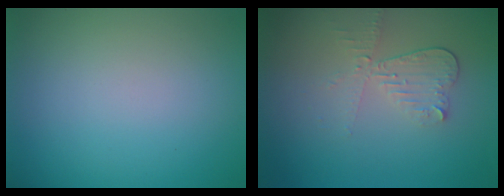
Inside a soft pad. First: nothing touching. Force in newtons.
{"total": 2.8, "press": 2.5, "slide": 1.3}